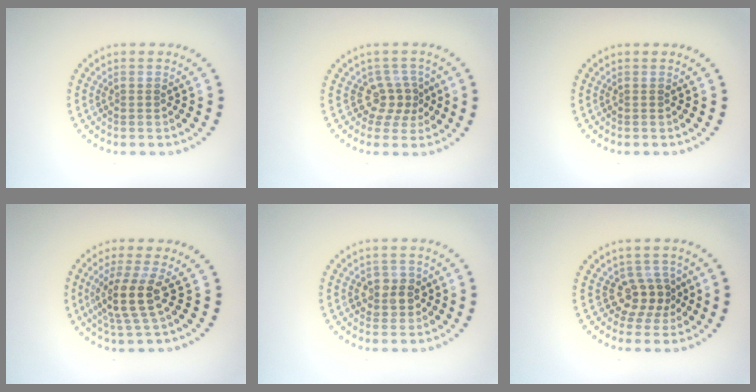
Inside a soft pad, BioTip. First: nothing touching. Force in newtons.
{"total": 2.6, "press": 1.8, "slide": 1.9}
{"total": 0.0}
{"total": 3.8, "press": 2.9, "slide": 2.5}
{"total": 2.2, "press": 2.1, "slide": 0.6}
{"total": 2.7, "press": 2.2, "slide": 1.6}